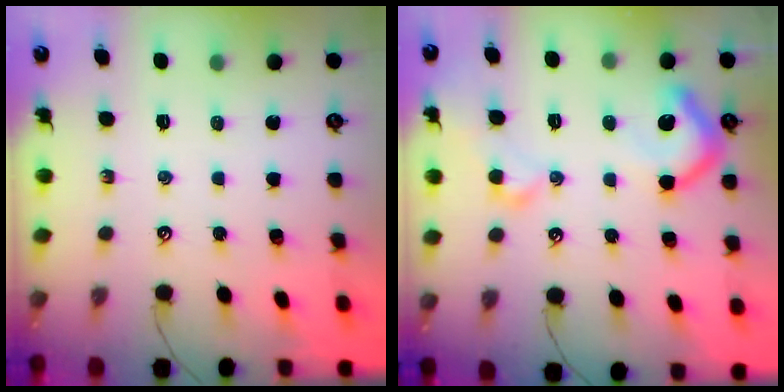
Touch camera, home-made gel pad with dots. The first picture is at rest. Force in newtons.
{"total": 9.3, "press": 9.2, "slide": 1.3}